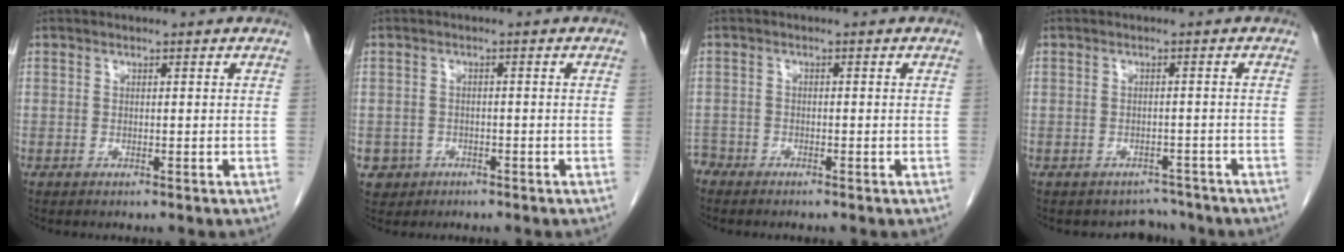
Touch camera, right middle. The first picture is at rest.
{"total": 3.0, "force": [-1.5, 2.6, 0.0], "torque": [0.000, 0.010, -0.022]}
{"total": 2.4, "force": [-2.3, 0.9, -0.1], "torque": [0.001, -0.003, -0.043]}
{"total": 3.1, "force": [-2.7, 1.2, -0.6], "torque": [0.009, 0.009, -0.037]}